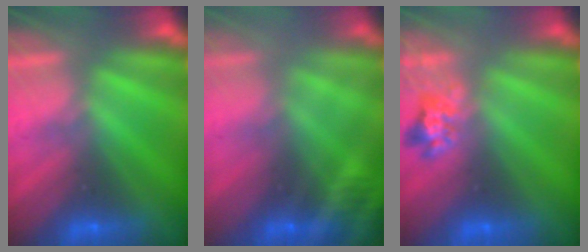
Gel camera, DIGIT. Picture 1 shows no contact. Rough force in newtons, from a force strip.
{"total": 2.8}
{"total": 2.4}